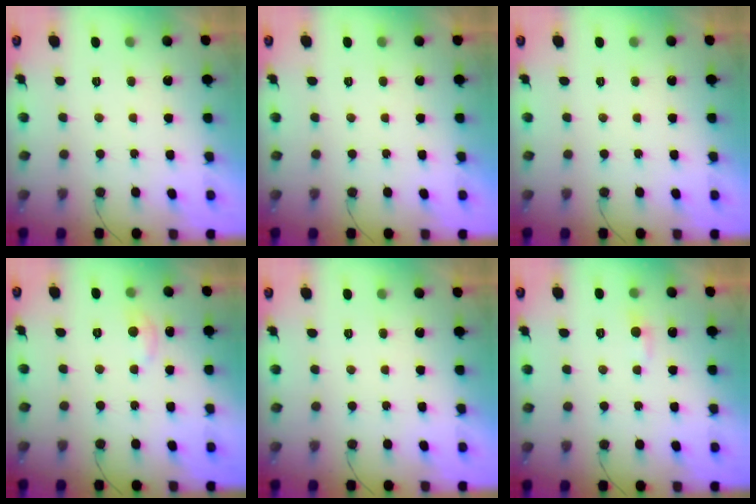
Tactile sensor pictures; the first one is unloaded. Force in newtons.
{"total": 0.0}
{"total": 0.0}
{"total": 4.8, "press": 4.8, "slide": 0.7}
{"total": 0.0}
{"total": 4.1, "press": 4.0, "slide": 0.5}